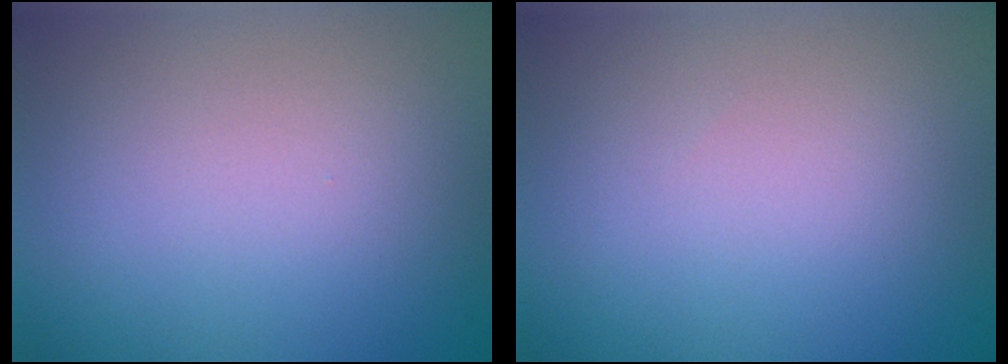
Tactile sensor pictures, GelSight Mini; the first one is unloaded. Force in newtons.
{"total": 0.0}